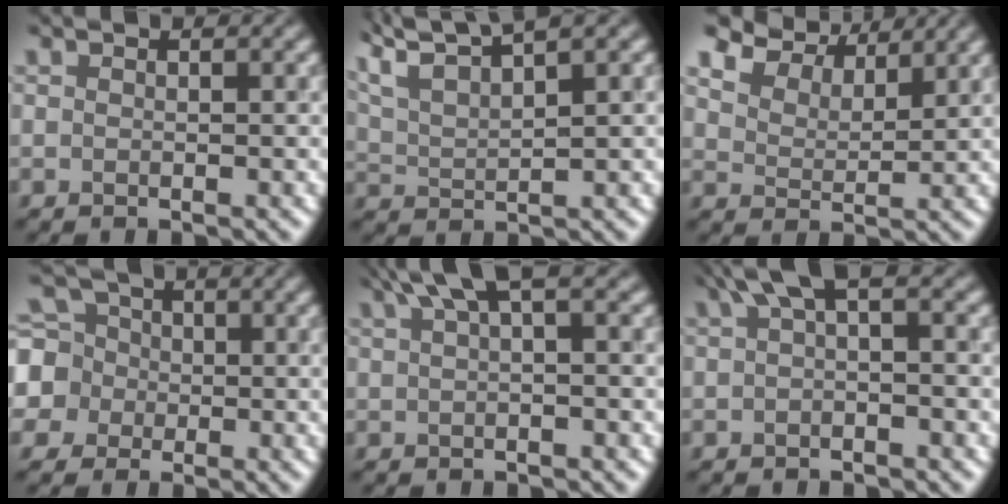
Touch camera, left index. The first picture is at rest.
{"total": 8.7, "force": [7.0, 1.6, 4.9], "torque": [-0.087, 0.030, 0.096]}
{"total": 6.9, "force": [6.1, 2.2, 2.3], "torque": [-0.059, 0.002, 0.111]}
{"total": 6.7, "force": [0.3, 6.3, 2.0], "torque": [-0.057, 0.039, -0.035]}
{"total": 3.3, "force": [1.8, 0.5, 2.7], "torque": [-0.036, 0.013, 0.033]}
{"total": 2.5, "force": [0.8, 0.4, 2.3], "torque": [-0.038, 0.011, 0.014]}